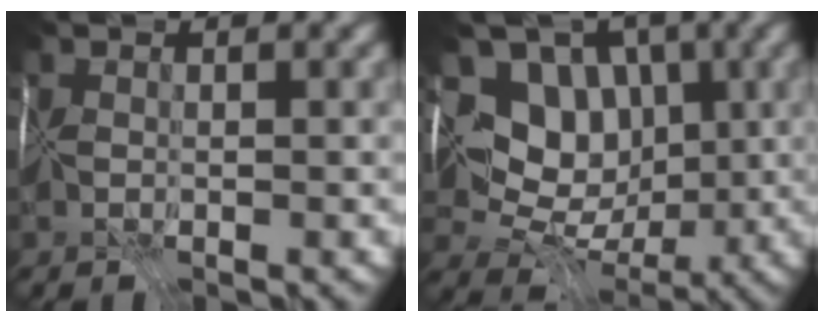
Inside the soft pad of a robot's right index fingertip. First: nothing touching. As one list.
[{"total": 6.6, "force": [1.7, 5.4, 3.5], "torque": [-0.037, -0.002, 0.023]}]